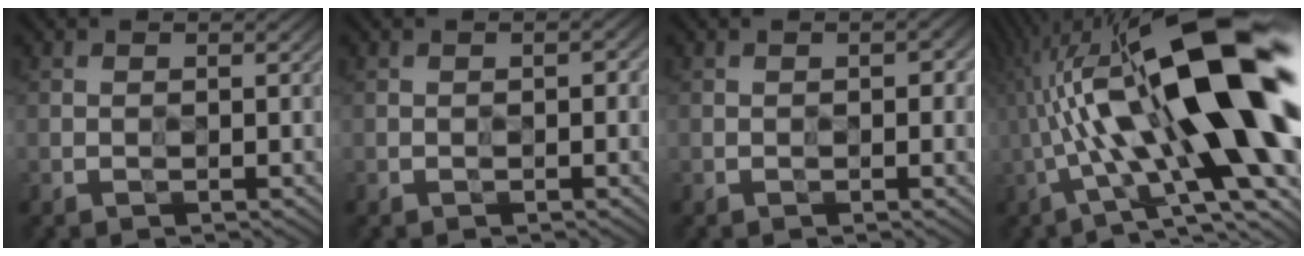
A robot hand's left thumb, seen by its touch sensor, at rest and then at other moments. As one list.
[{"total": 2.1, "force": [-0.4, 1.1, 1.8], "torque": [-0.018, 0.002, -0.004]}, {"total": 3.0, "force": [-0.2, 1.5, 2.6], "torque": [-0.027, 0.001, 0.000]}, {"total": 20.2, "force": [-0.3, 6.0, 19.3], "torque": [-0.345, 0.029, -0.019]}]